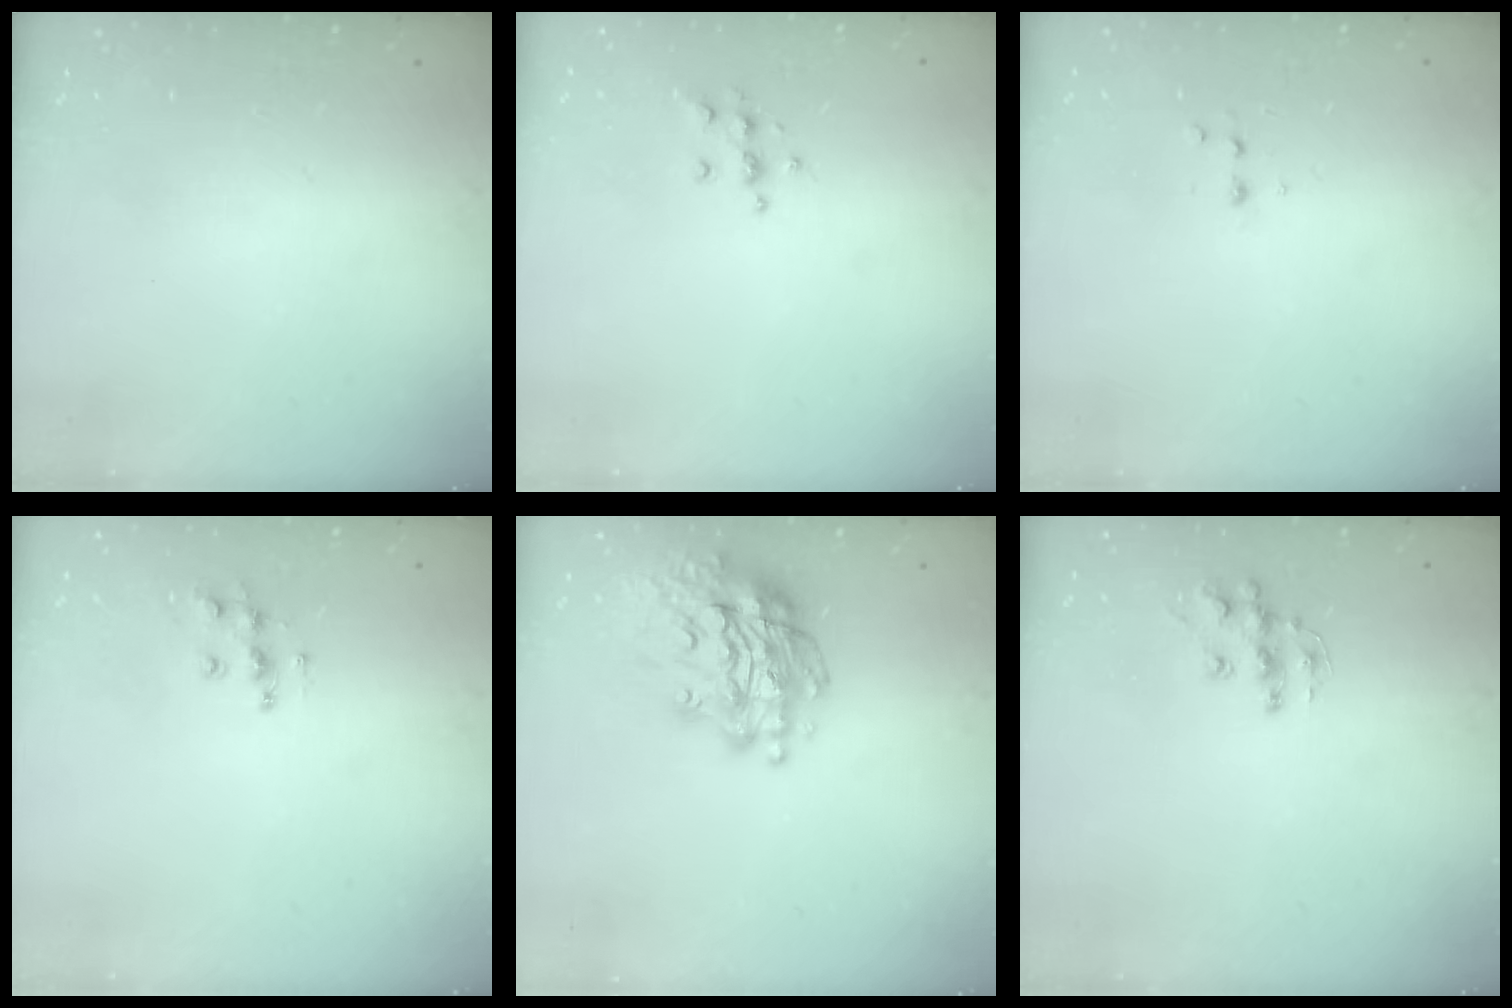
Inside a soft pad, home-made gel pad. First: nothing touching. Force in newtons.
{"total": 6.4, "press": 6.3, "slide": 1.2}
{"total": 3.1, "press": 3.0, "slide": 0.9}
{"total": 7.3, "press": 7.3, "slide": 0.1}
{"total": 18.9, "press": 18.8, "slide": 2.2}
{"total": 9.8, "press": 9.8, "slide": 0.6}